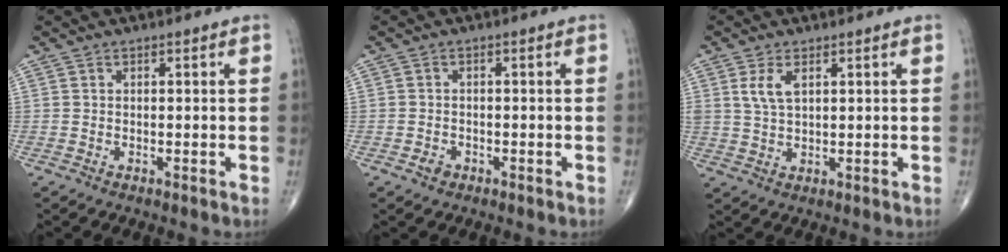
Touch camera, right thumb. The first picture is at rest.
{"total": 1.6, "force": [-0.9, 1.2, 0.5], "torque": [-0.005, 0.005, -0.015]}
{"total": 4.1, "force": [1.7, 2.0, 3.2], "torque": [-0.066, -0.004, 0.039]}